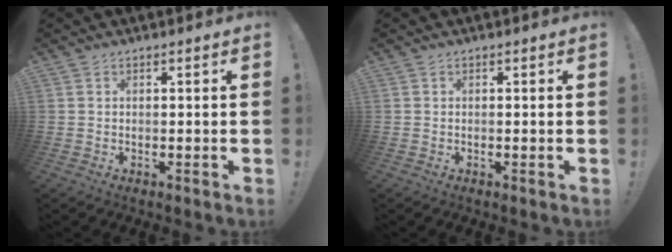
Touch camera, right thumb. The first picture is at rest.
{"total": 0.0}